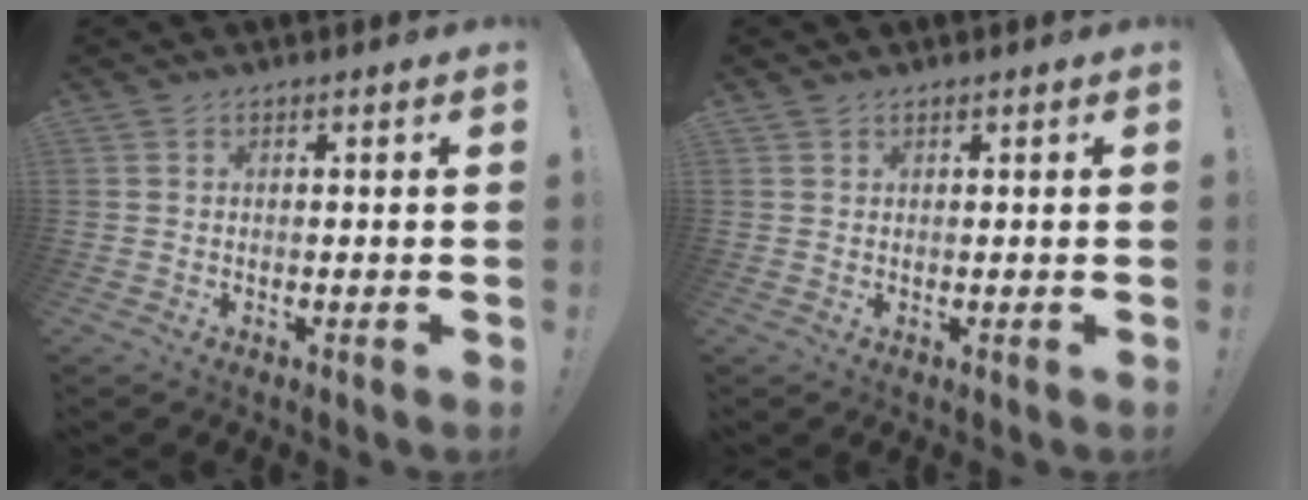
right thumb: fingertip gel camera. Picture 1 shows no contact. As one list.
[{"total": 0.9, "force": [0.8, 0.3, 0.1], "torque": [0.003, -0.005, 0.015]}]